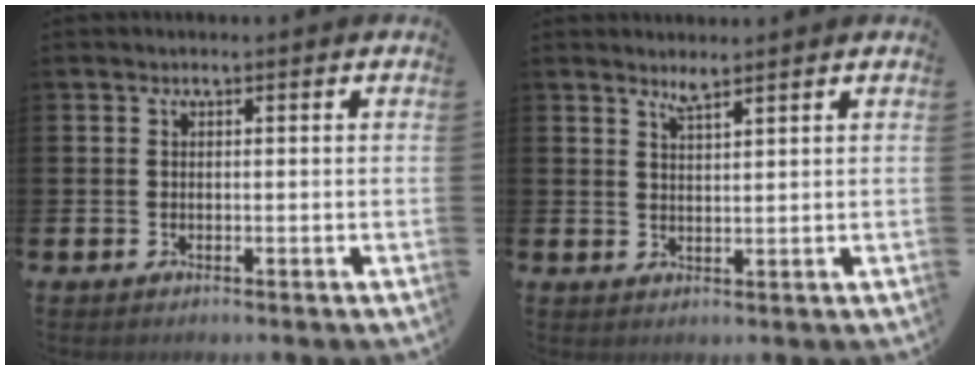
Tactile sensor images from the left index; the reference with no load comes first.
{"total": 2.6, "force": [2.5, -0.2, 0.7], "torque": [-0.010, -0.013, 0.044]}